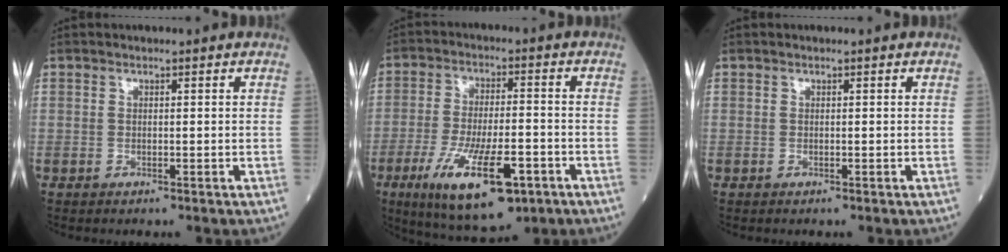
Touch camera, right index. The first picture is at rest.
{"total": 14.3, "force": [-6.7, 4.1, 12.0], "torque": [-0.221, -0.020, -0.101]}
{"total": 0.0}